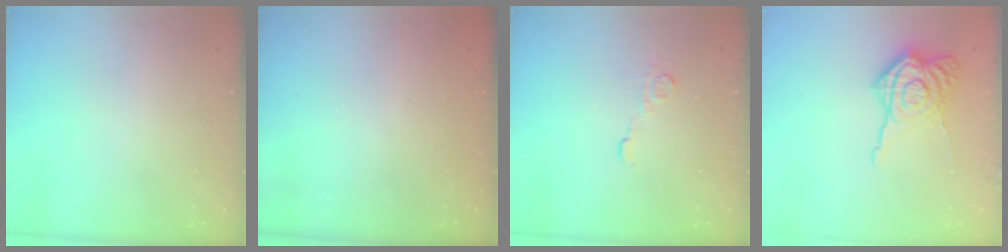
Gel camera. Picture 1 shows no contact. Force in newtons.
{"total": 2.3, "press": 2.2, "slide": 0.8}
{"total": 6.0, "press": 6.0, "slide": 0.4}
{"total": 12.9, "press": 12.8, "slide": 1.3}